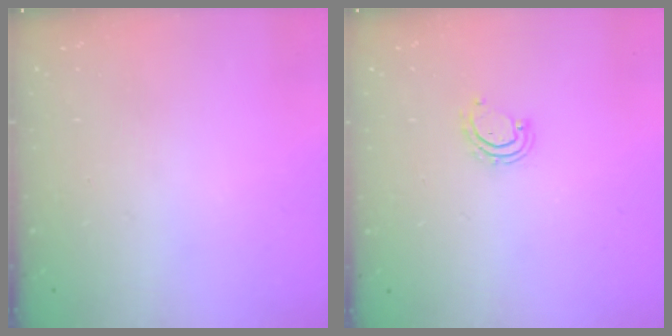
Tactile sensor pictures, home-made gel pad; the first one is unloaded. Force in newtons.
{"total": 3.2, "press": 3.1, "slide": 0.2}